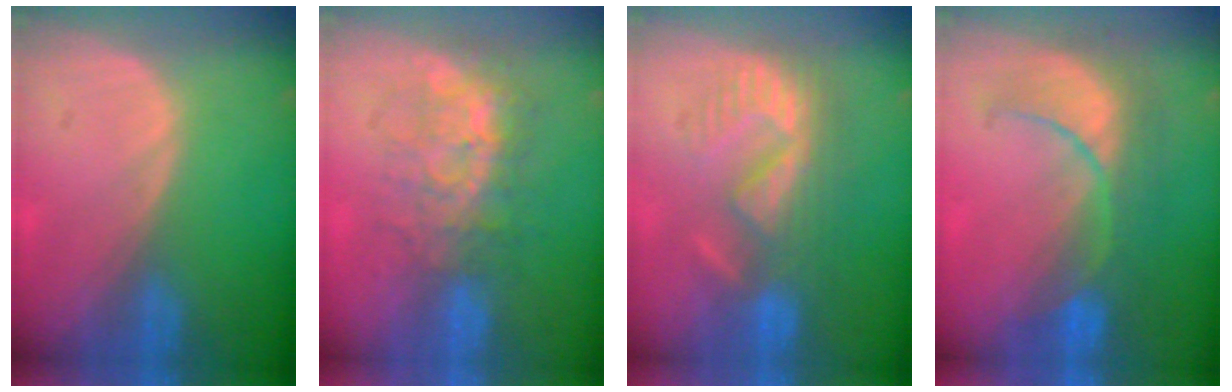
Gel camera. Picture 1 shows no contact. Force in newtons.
{"total": 8.4, "press": 7.6, "slide": 3.5}
{"total": 9.0, "press": 8.3, "slide": 3.5}
{"total": 8.2, "press": 8.1, "slide": 0.8}